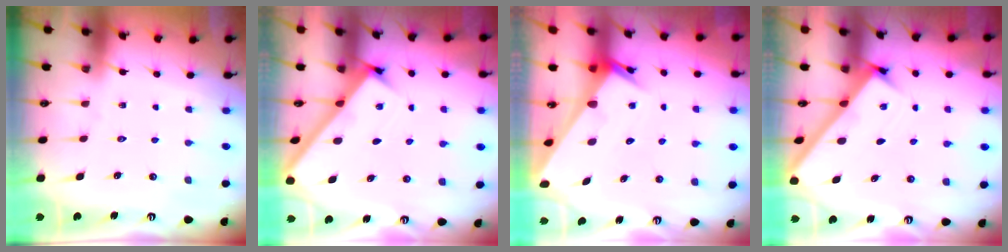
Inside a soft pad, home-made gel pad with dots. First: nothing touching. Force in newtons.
{"total": 2.8, "press": 2.8, "slide": 0.4}
{"total": 2.4, "press": 2.4, "slide": 0.0}
{"total": 2.6, "press": 2.6, "slide": 0.3}